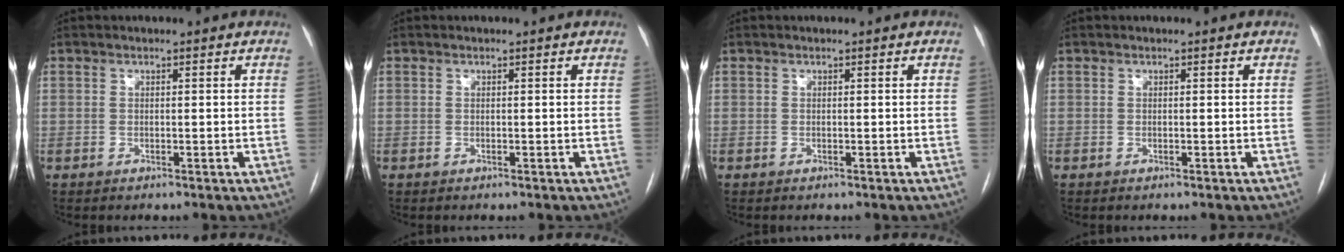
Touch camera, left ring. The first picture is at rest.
{"total": 0.0}
{"total": 0.0}
{"total": 0.0}